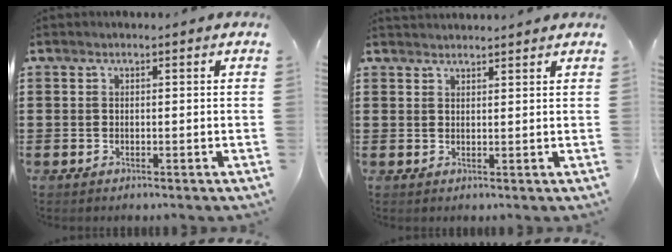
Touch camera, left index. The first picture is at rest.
{"total": 1.5, "force": [1.5, 0.0, 0.0], "torque": [-0.004, 0.002, 0.031]}